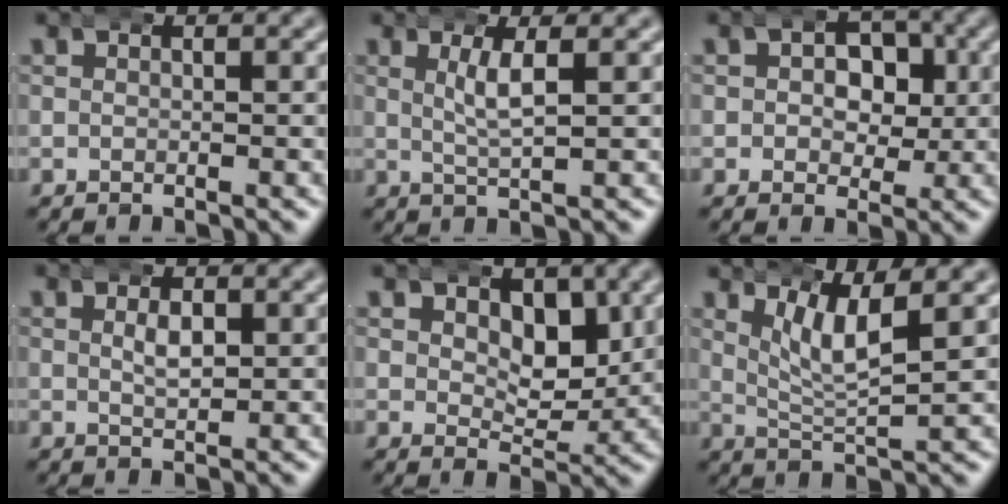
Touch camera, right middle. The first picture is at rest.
{"total": 2.4, "force": [0.9, -0.1, 2.2], "torque": [-0.046, -0.001, 0.020]}
{"total": 3.2, "force": [0.3, 2.5, 1.9], "torque": [-0.017, -0.007, 0.002]}
{"total": 2.3, "force": [0.6, 1.0, 1.9], "torque": [-0.024, 0.000, 0.012]}
{"total": 3.8, "force": [1.8, 2.3, 2.4], "torque": [-0.026, -0.023, 0.036]}
{"total": 4.5, "force": [2.3, 1.0, 3.7], "torque": [-0.065, -0.008, 0.045]}